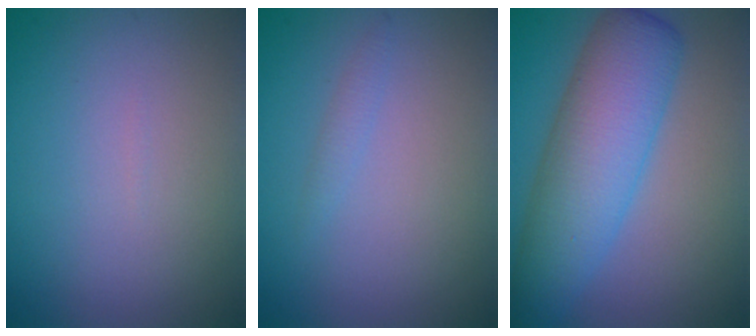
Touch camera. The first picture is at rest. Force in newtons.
{"total": 0.8, "press": 0.8, "slide": 0.1}
{"total": 8.0, "press": 8.0, "slide": 0.2}